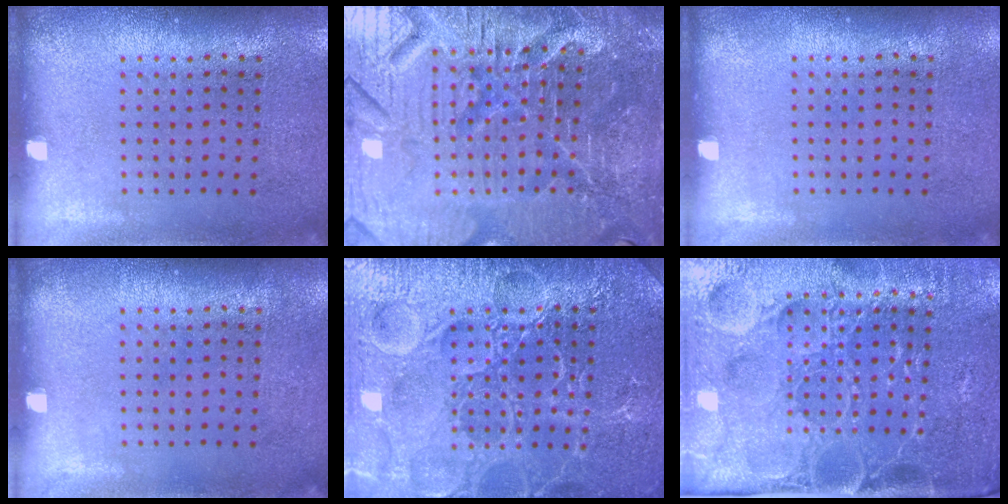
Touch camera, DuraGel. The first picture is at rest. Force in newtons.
{"total": 7.2, "press": 6.5, "slide": 3.2}
{"total": 0.0}
{"total": 0.0}
{"total": 5.7, "press": 5.7, "slide": 0.7}
{"total": 5.0, "press": 4.2, "slide": 2.6}